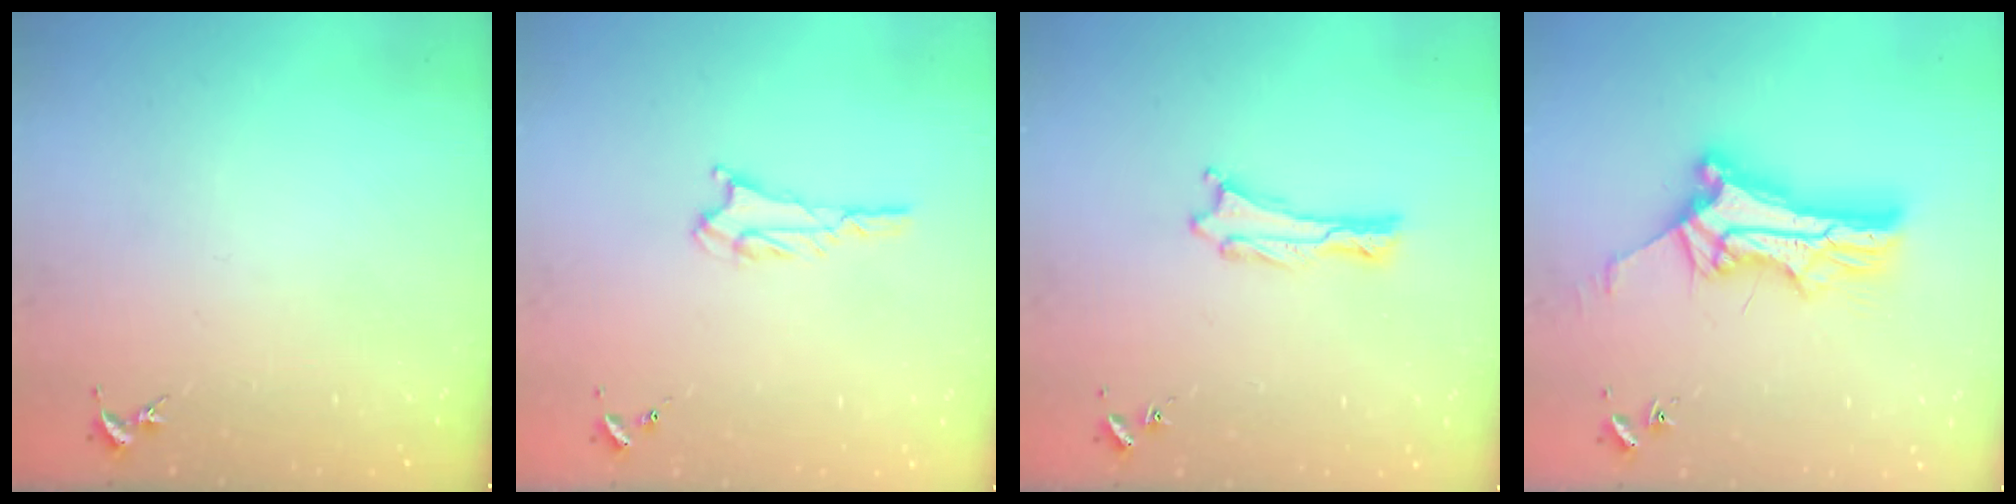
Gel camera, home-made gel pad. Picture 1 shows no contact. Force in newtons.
{"total": 1.6, "press": 1.6, "slide": 0.1}
{"total": 0.0}
{"total": 10.4, "press": 10.4, "slide": 0.8}